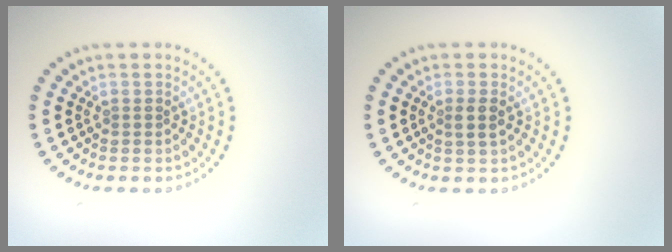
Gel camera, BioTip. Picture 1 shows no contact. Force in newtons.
{"total": 1.5, "press": 1.4, "slide": 0.5}